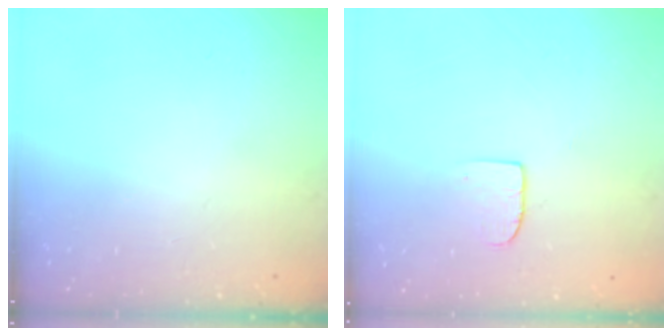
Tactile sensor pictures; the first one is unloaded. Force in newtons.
{"total": 5.1, "press": 5.1, "slide": 0.4}